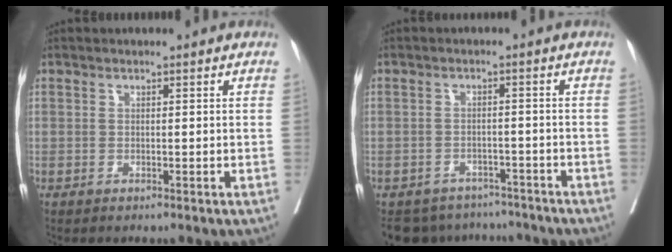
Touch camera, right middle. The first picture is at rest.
{"total": 10.5, "force": [-9.5, 4.2, 1.2], "torque": [-0.023, 0.009, -0.120]}